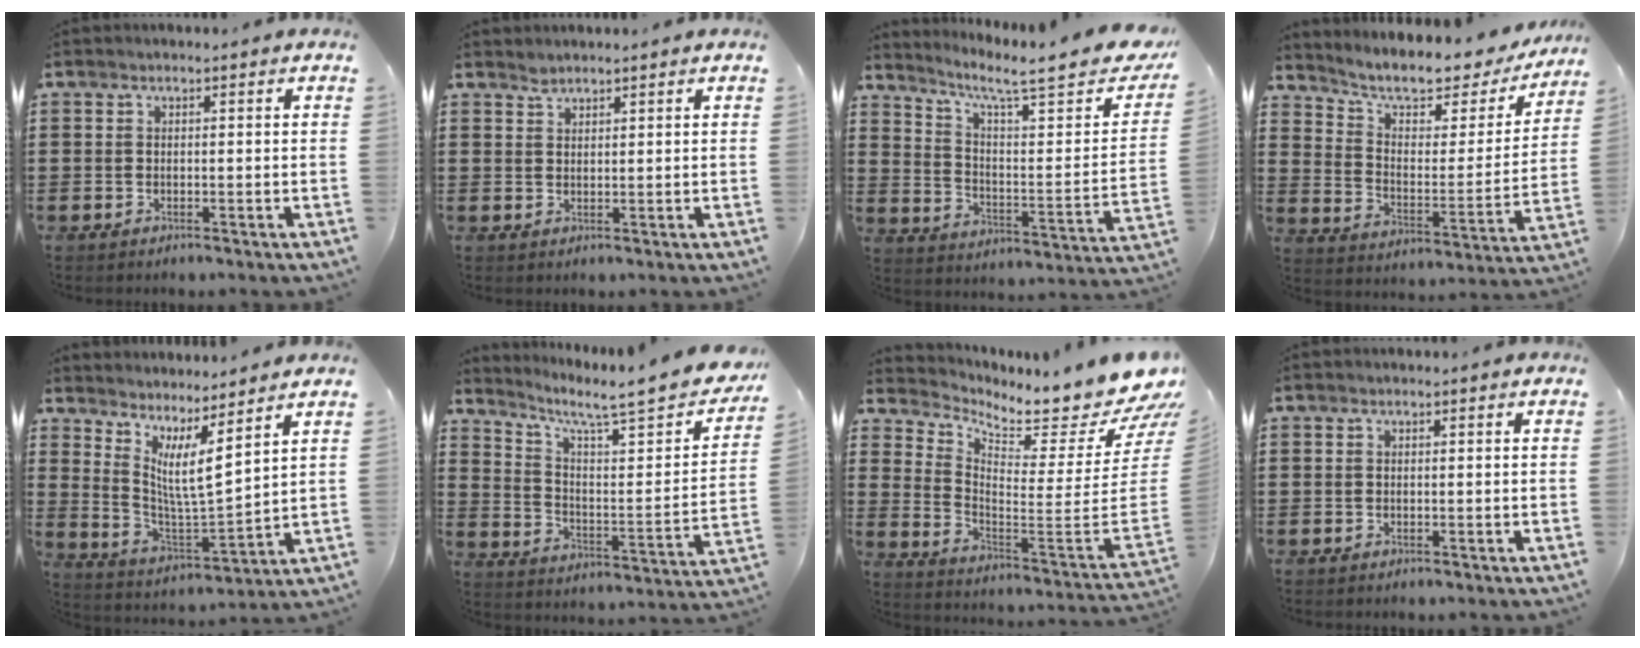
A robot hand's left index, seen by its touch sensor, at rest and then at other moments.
{"total": 1.4, "force": [1.3, 0.4, 0.2], "torque": [-0.006, -0.001, 0.027]}
{"total": 7.6, "force": [6.0, 0.7, 4.7], "torque": [-0.094, -0.046, 0.088]}
{"total": 7.2, "force": [6.2, 1.8, 3.1], "torque": [-0.075, -0.044, 0.100]}
{"total": 6.3, "force": [3.8, 0.3, 4.9], "torque": [-0.110, -0.034, 0.063]}
{"total": 6.4, "force": [5.2, 0.3, 3.8], "torque": [-0.086, -0.047, 0.073]}
{"total": 6.5, "force": [5.7, 0.8, 3.0], "torque": [-0.069, -0.073, 0.085]}
{"total": 0.0}